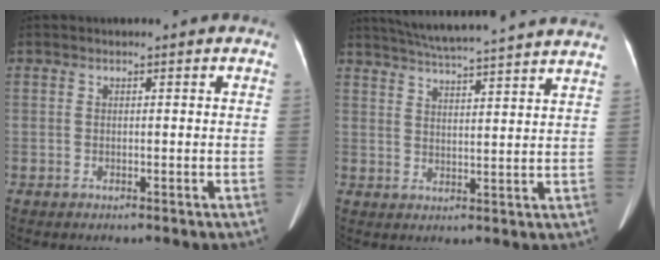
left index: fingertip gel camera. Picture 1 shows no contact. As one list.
[{"total": 20.4, "force": [18.6, -0.3, 8.4], "torque": [-0.139, -0.003, 0.245]}]